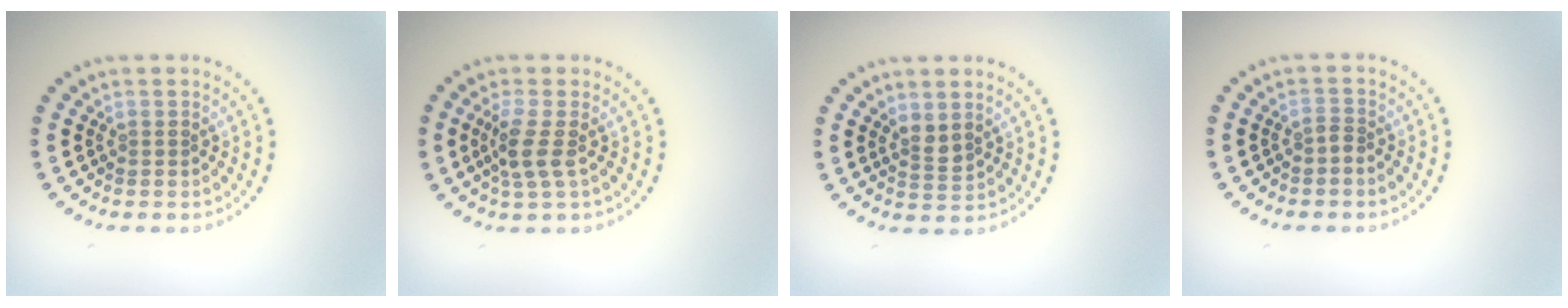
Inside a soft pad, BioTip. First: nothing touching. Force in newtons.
{"total": 2.6, "press": 2.1, "slide": 1.5}
{"total": 1.5, "press": 1.3, "slide": 0.8}
{"total": 0.6, "press": 0.4, "slide": 0.5}